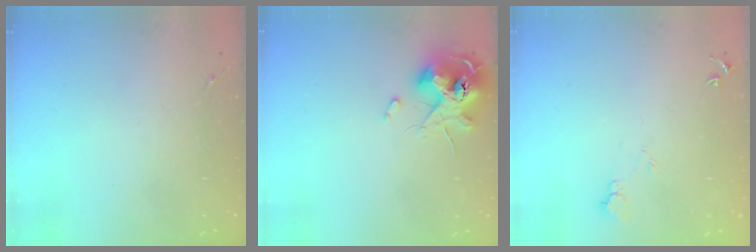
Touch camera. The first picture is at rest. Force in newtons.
{"total": 13.7, "press": 13.6, "slide": 1.8}
{"total": 4.2, "press": 4.1, "slide": 0.5}